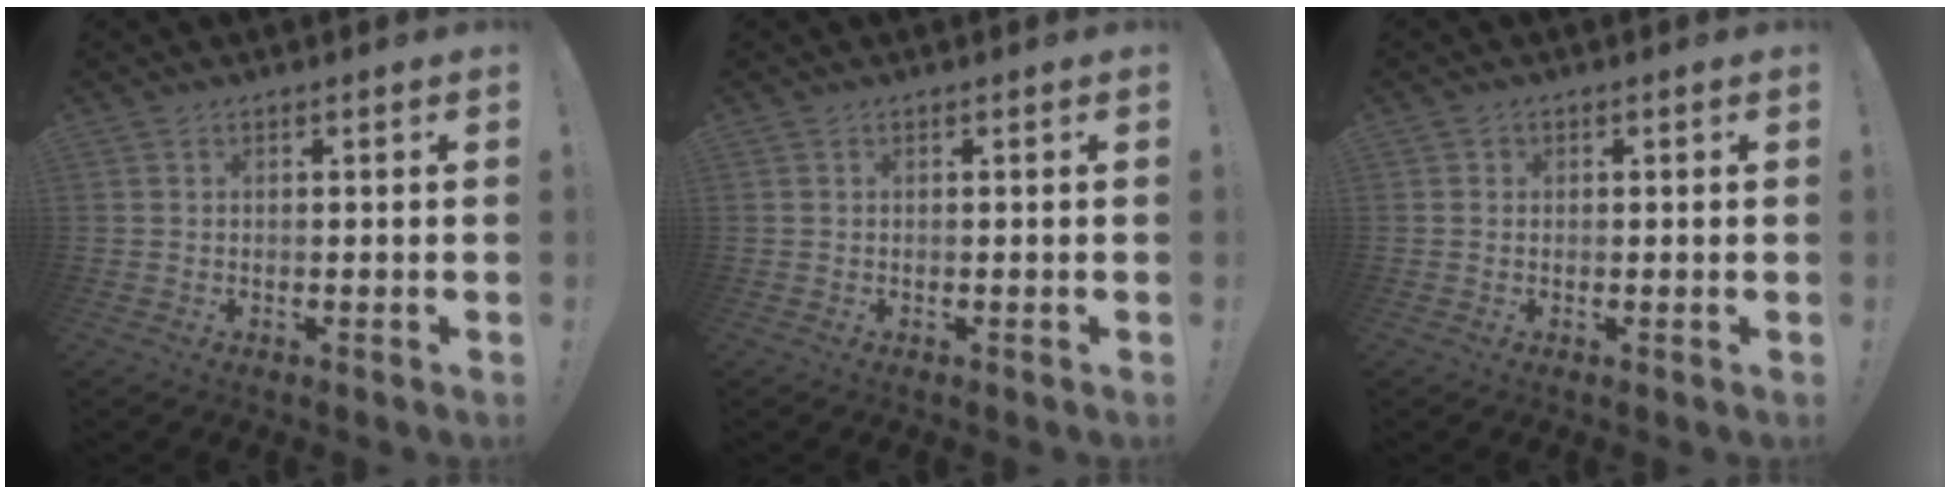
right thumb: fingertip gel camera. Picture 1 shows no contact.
{"total": 0.0}
{"total": 0.9, "force": [0.1, 0.9, 0.0], "torque": [0.006, 0.002, 0.000]}